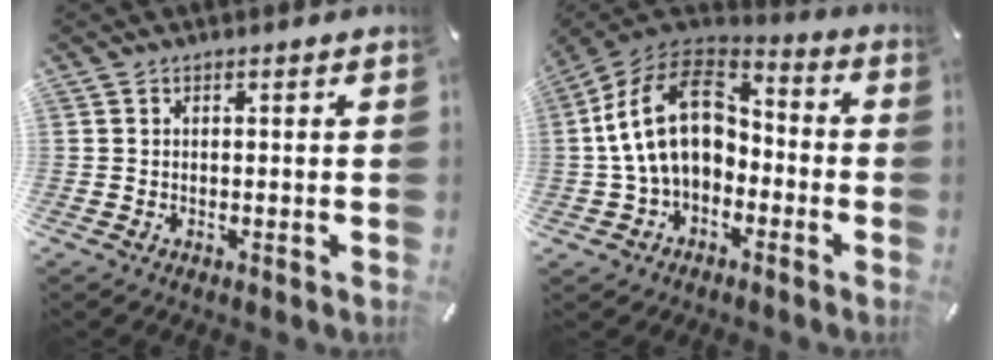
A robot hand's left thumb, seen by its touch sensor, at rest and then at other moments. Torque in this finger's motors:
{"motor_torque": [1.51, 3.28, 2.20, 0.03, 0.77]}